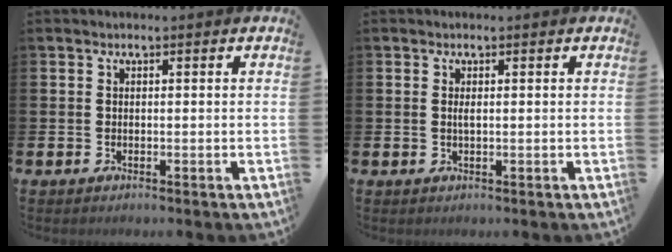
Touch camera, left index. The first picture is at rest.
{"total": 0.8, "force": [0.2, 0.1, 0.7], "torque": [-0.013, 0.000, 0.003]}